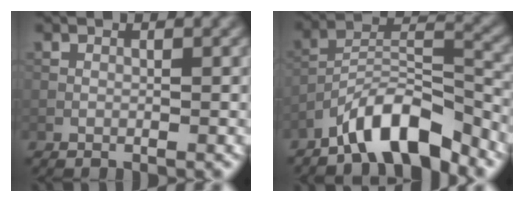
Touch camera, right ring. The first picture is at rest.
{"total": 7.9, "force": [-6.0, 2.2, 4.6], "torque": [-0.074, 0.009, -0.109]}